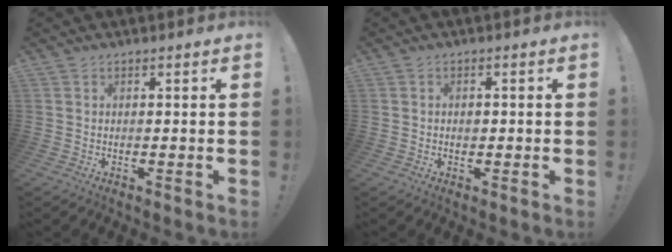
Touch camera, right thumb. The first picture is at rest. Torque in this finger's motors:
{"motor_torque": [-0.01, -0.39, -0.09, 0.47, 0.05]}